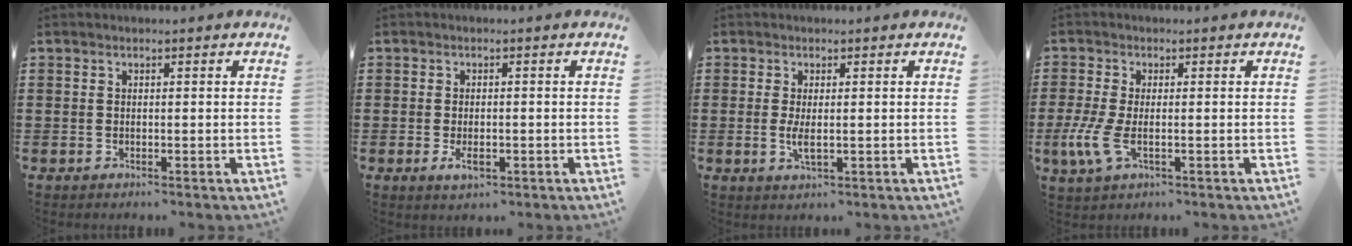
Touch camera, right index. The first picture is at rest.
{"total": 2.3, "force": [-0.7, 0.8, 2.1], "torque": [-0.047, -0.008, -0.014]}
{"total": 2.5, "force": [-0.1, 0.6, 2.5], "torque": [-0.053, -0.006, -0.004]}
{"total": 5.0, "force": [-1.4, 1.9, 4.4], "torque": [-0.112, -0.015, -0.030]}